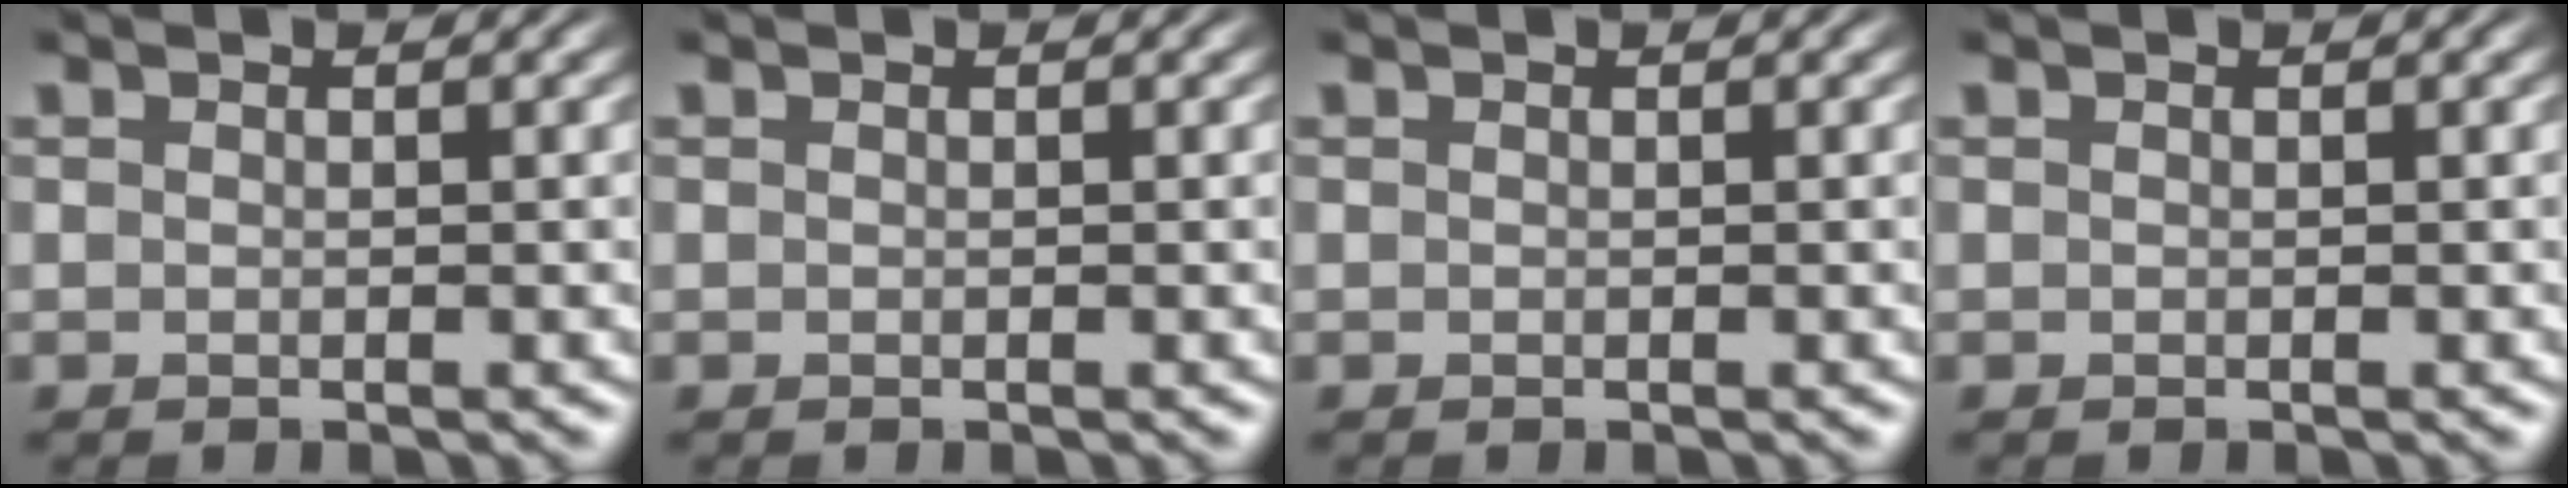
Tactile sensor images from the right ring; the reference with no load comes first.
{"total": 0.0}
{"total": 0.0}
{"total": 0.0}